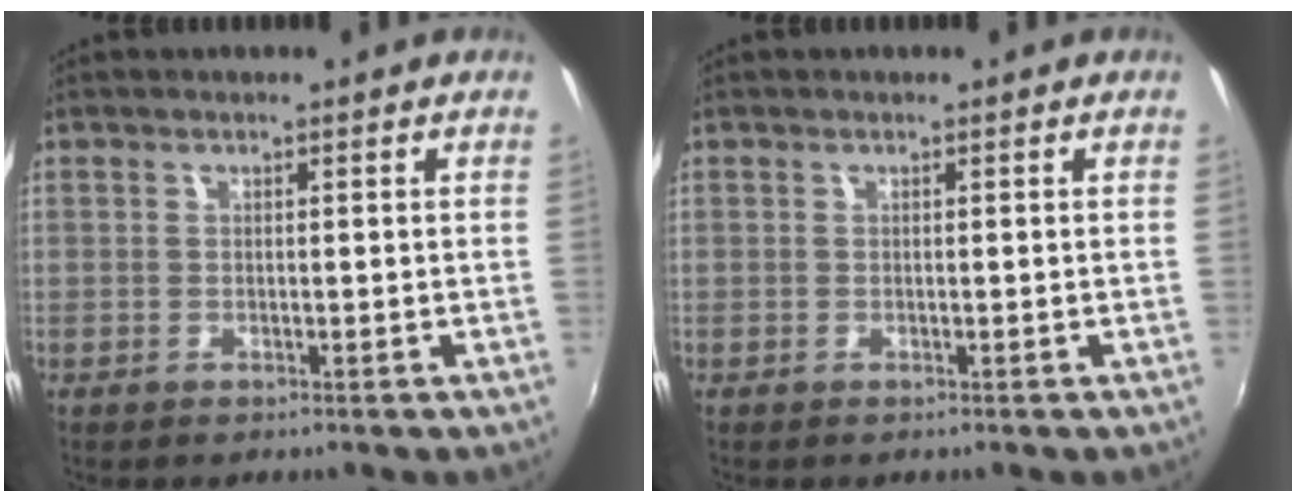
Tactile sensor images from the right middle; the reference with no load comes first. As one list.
[{"total": 0.0}]